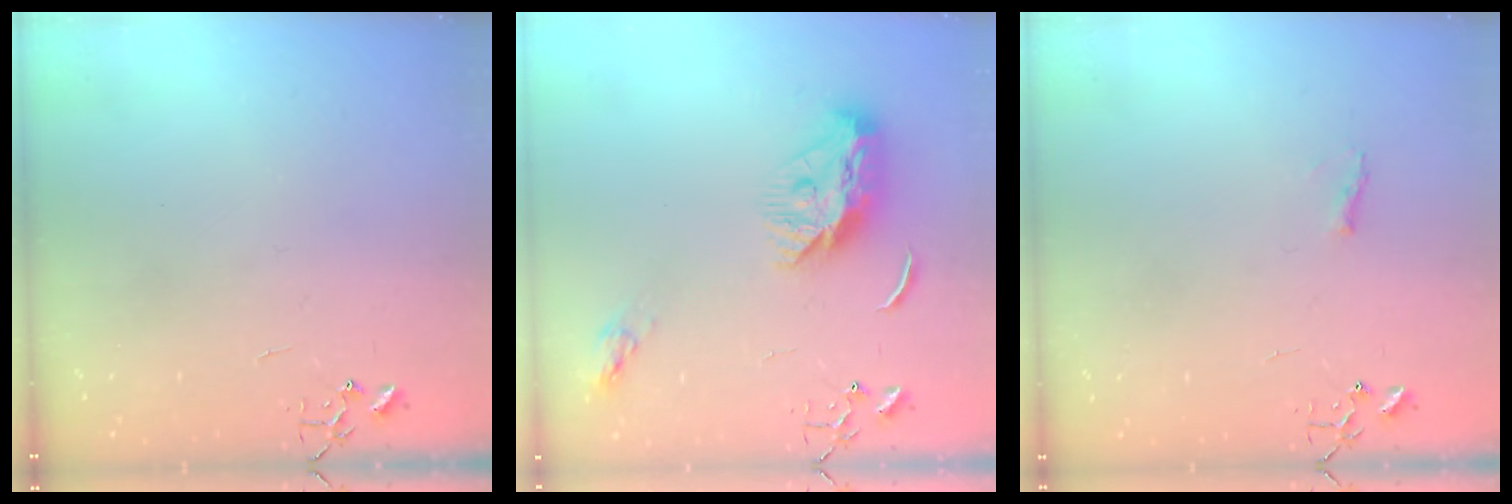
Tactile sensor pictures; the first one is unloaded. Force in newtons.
{"total": 12.7, "press": 12.7, "slide": 0.3}
{"total": 4.7, "press": 4.6, "slide": 0.6}